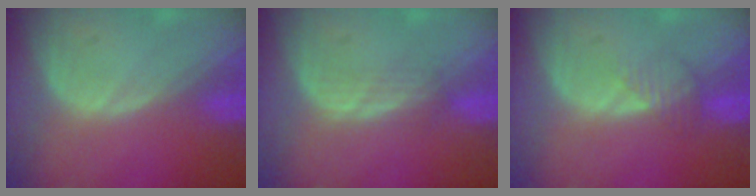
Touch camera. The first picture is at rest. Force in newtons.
{"total": 2.2, "press": 2.1, "slide": 0.2}
{"total": 2.4, "press": 2.4, "slide": 0.1}